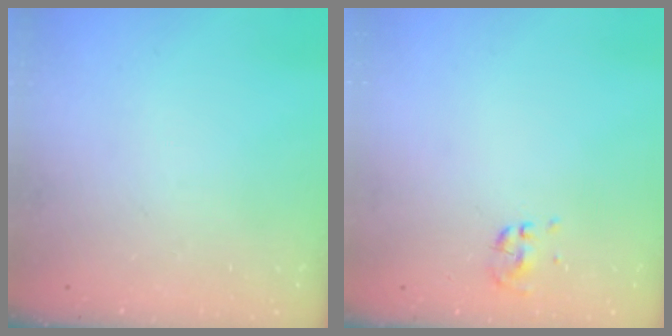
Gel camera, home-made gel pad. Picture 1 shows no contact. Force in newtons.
{"total": 1.1, "press": 1.0, "slide": 0.5}